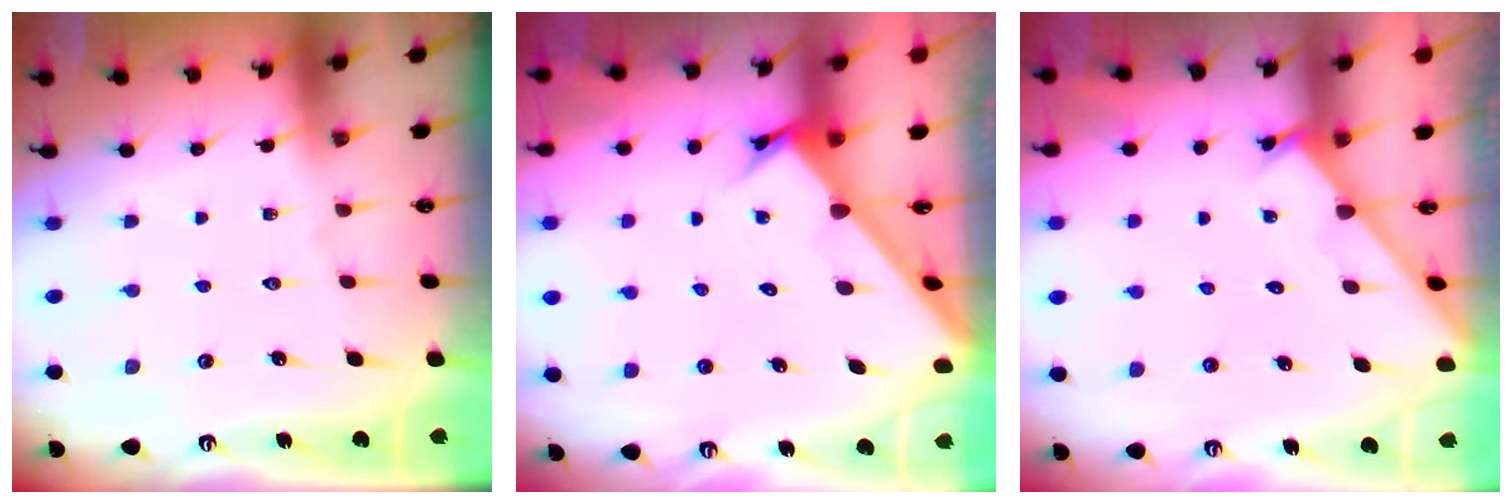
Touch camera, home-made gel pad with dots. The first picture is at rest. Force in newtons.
{"total": 2.8, "press": 2.8, "slide": 0.2}
{"total": 2.7, "press": 2.7, "slide": 0.2}